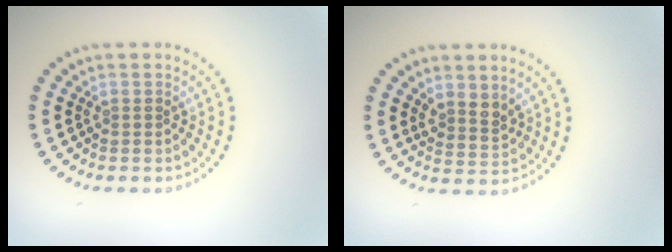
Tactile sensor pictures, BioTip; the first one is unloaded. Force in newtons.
{"total": 2.2, "press": 1.8, "slide": 1.3}